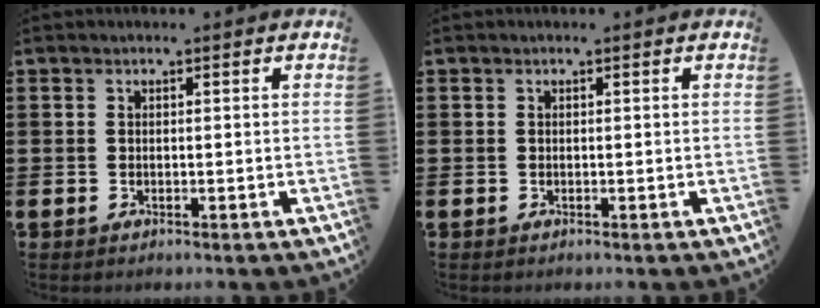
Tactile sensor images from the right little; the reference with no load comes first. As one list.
[{"total": 0.0}]